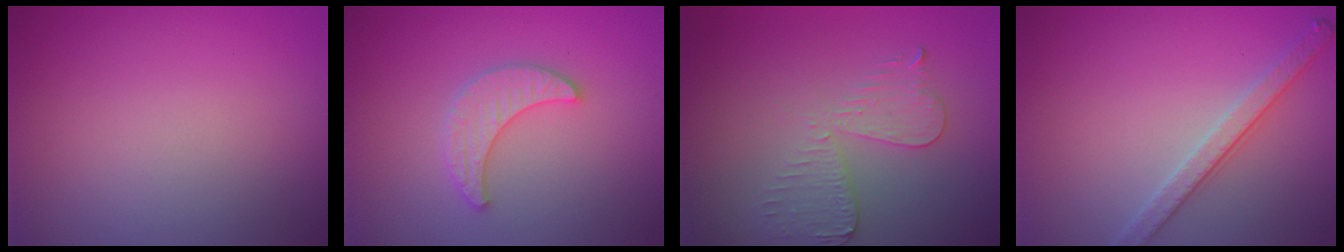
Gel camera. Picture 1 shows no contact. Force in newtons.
{"total": 2.9, "press": 2.9, "slide": 0.7}
{"total": 2.9, "press": 2.7, "slide": 1.2}
{"total": 2.8, "press": 2.8, "slide": 0.7}